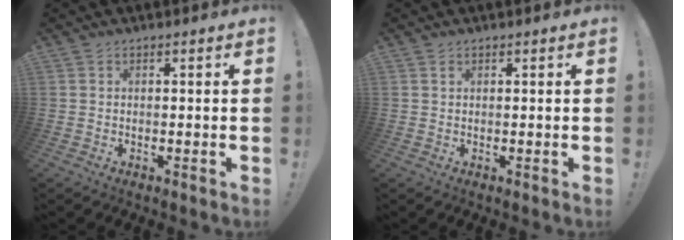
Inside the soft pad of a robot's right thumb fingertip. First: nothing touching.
{"total": 0.6, "force": [0.4, 0.3, 0.3], "torque": [0.000, -0.002, 0.007]}